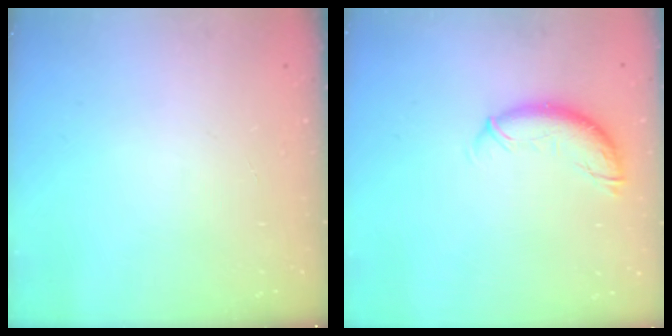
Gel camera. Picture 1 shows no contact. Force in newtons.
{"total": 9.7, "press": 9.7, "slide": 0.7}